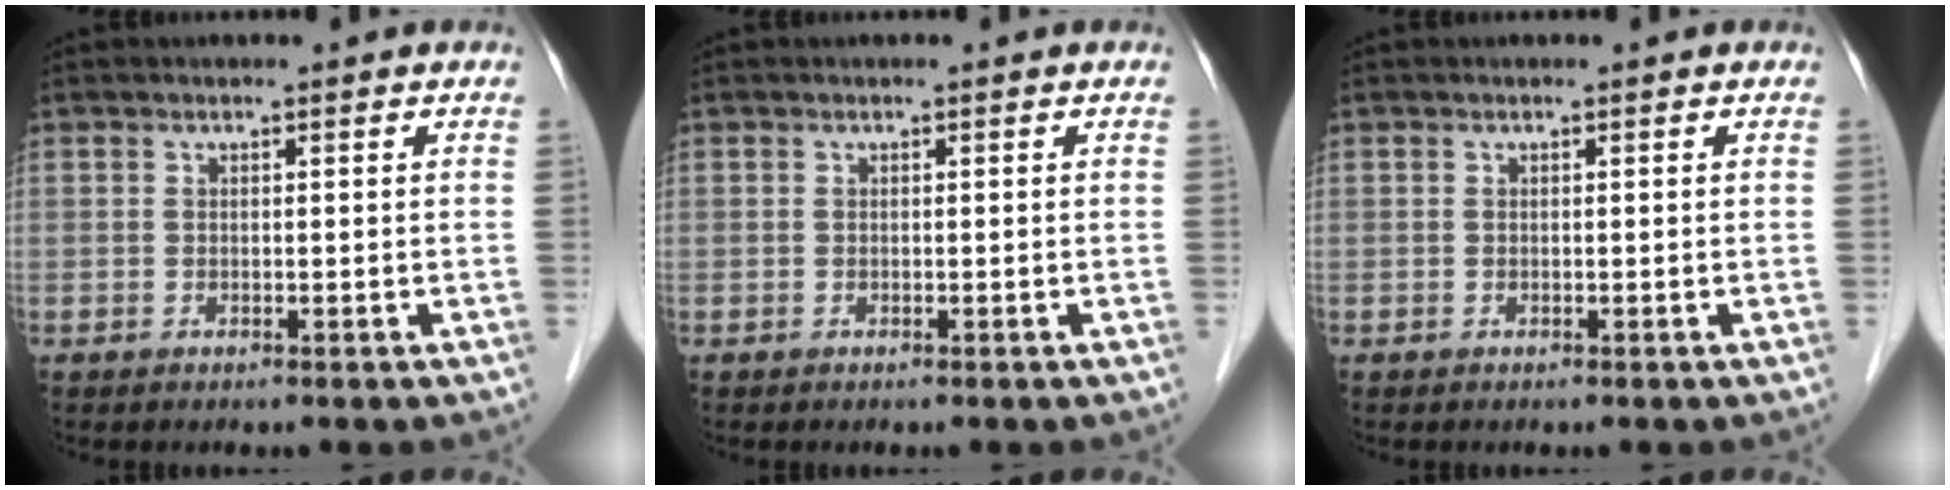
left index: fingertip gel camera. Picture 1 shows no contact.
{"total": 0.0}
{"total": 0.0}